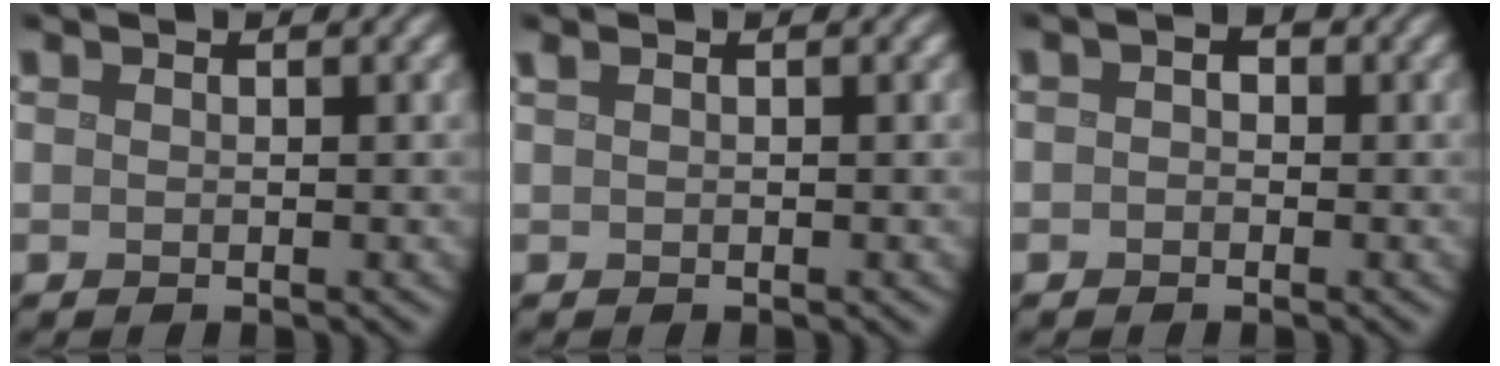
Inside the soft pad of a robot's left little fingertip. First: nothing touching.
{"total": 0.7, "force": [0.4, 0.2, 0.6], "torque": [-0.014, 0.008, 0.006]}
{"total": 1.2, "force": [0.0, 0.9, 0.9], "torque": [-0.013, 0.001, -0.007]}